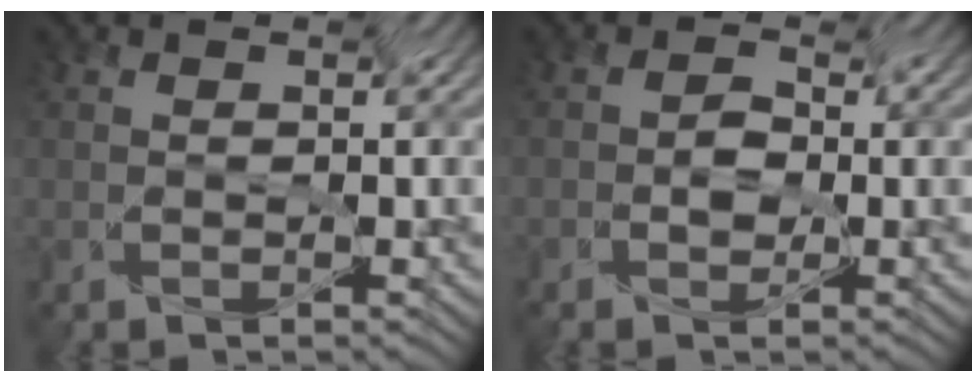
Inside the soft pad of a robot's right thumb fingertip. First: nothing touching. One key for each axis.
{"total": 2.0, "fx": -1.8, "fy": 0.9, "fz": 0.2, "tx": -0.013, "ty": -0.004, "tz": -0.037}